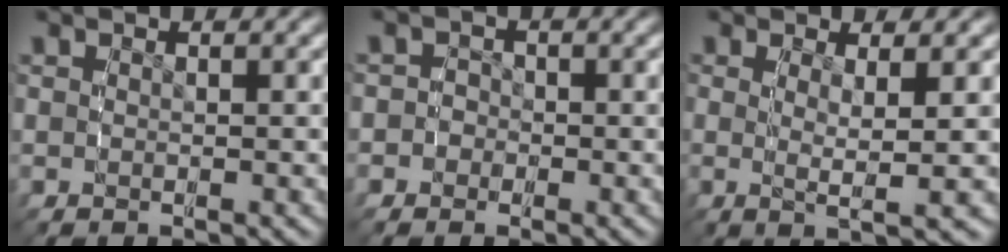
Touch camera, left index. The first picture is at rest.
{"total": 1.8, "force": [-0.9, 1.6, -0.1], "torque": [0.012, 0.002, -0.026]}
{"total": 4.4, "force": [0.1, 0.8, 4.3], "torque": [-0.066, -0.007, 0.006]}